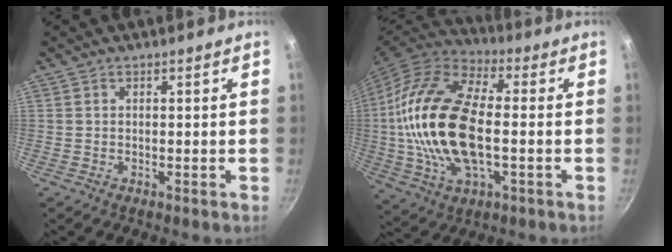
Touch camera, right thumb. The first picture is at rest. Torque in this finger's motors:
{"motor_torque": [-0.62, 2.30, 2.64, 0.09, 0.42]}